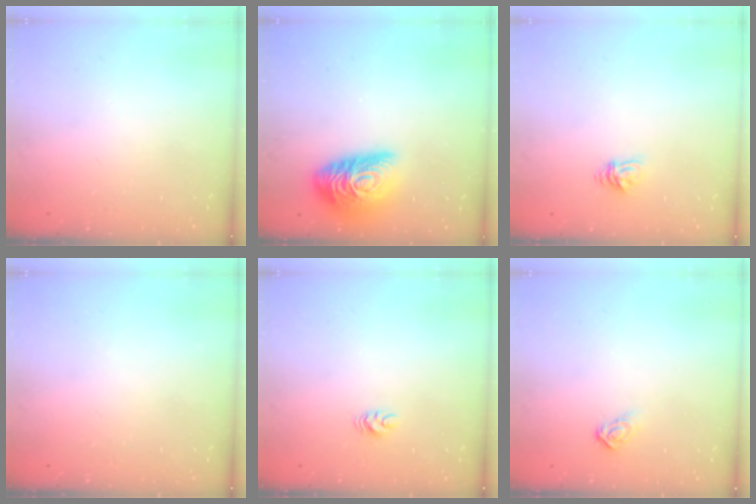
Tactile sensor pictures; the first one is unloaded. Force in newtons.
{"total": 16.7, "press": 16.7, "slide": 1.4}
{"total": 4.9, "press": 4.9, "slide": 0.6}
{"total": 0.0}
{"total": 5.0, "press": 5.0, "slide": 0.4}
{"total": 5.0, "press": 5.0, "slide": 0.2}